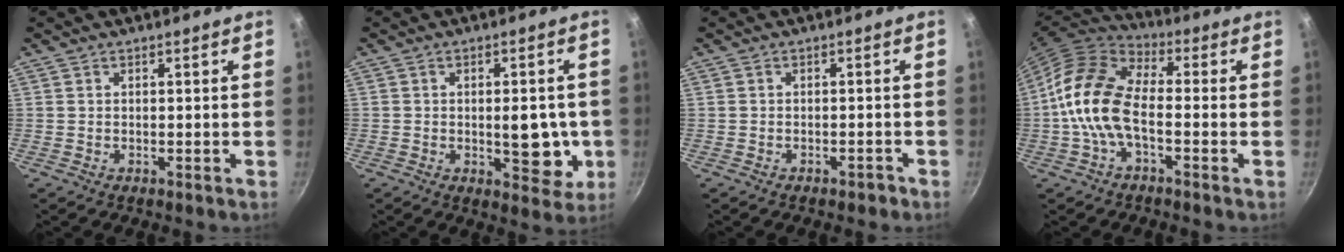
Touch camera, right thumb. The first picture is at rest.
{"total": 9.1, "force": [-1.1, 4.8, 7.6], "torque": [-0.065, -0.004, -0.009]}
{"total": 1.4, "force": [-1.2, 0.6, 0.5], "torque": [0.003, 0.019, -0.005]}
{"total": 13.0, "force": [-2.7, 6.7, 10.8], "torque": [-0.198, 0.035, -0.069]}